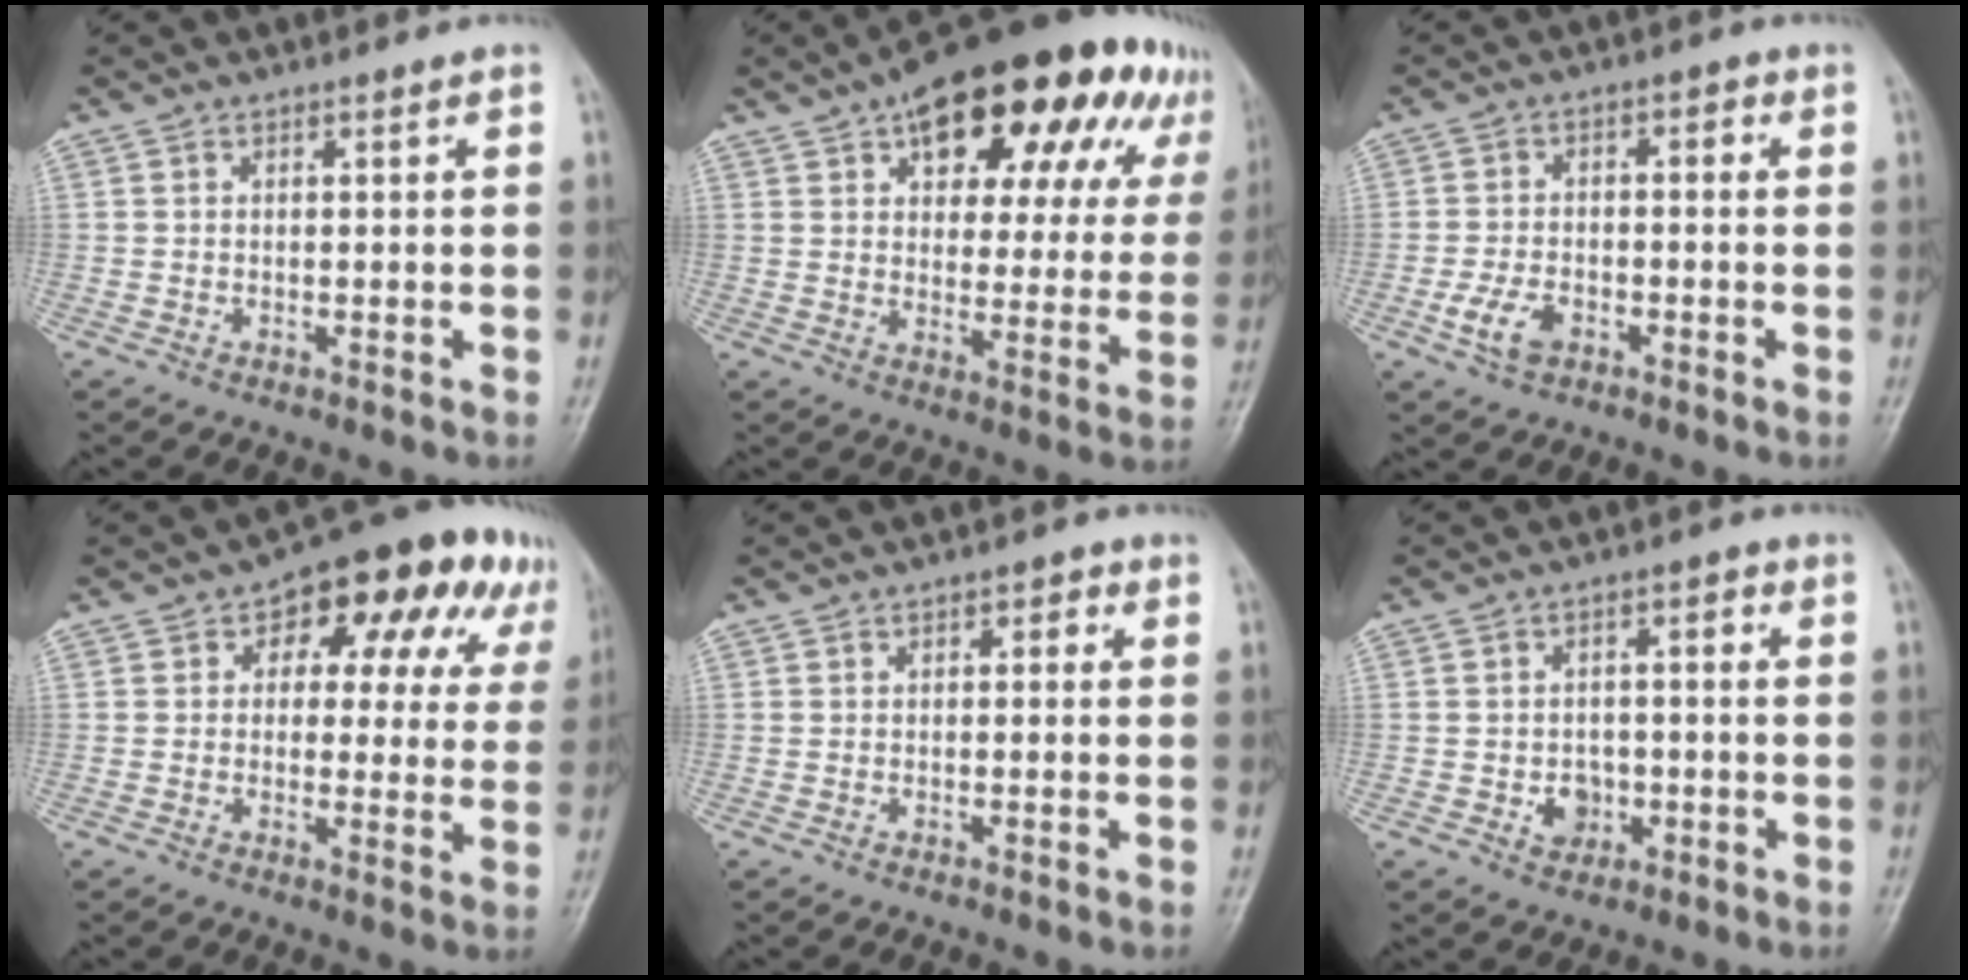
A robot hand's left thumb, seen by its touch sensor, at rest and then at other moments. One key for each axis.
{"total": 24.4, "fx": 13.6, "fy": 11.9, "fz": 16.4, "tx": -0.182, "ty": 0.001, "tz": 0.184}
{"total": 6.2, "fx": -2.4, "fy": 4.0, "fz": 4.2, "tx": -0.068, "ty": 0.020, "tz": -0.046}
{"total": 14.5, "fx": 6.3, "fy": 8.8, "fz": 9.7, "tx": -0.052, "ty": 0.009, "tz": 0.071}
{"total": 2.0, "fx": 0.6, "fy": 1.3, "fz": 1.4, "tx": -0.001, "ty": 0.005, "tz": 0.000}
{"total": 5.2, "fx": -1.3, "fy": 4.3, "fz": 2.6, "tx": -0.010, "ty": 0.014, "tz": -0.020}